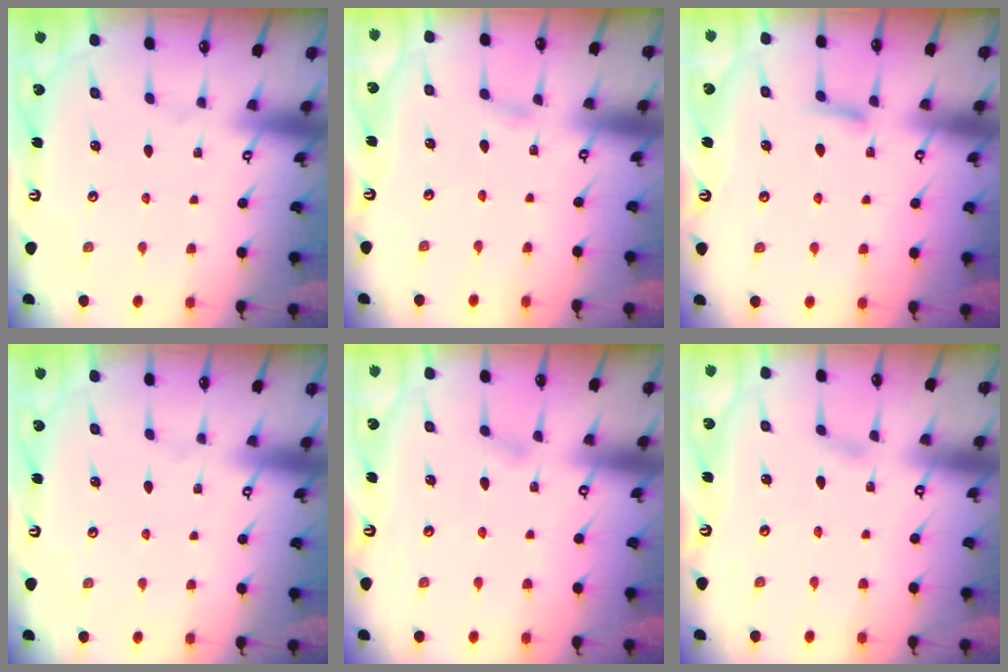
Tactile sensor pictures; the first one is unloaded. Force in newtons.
{"total": 1.7, "press": 1.7, "slide": 0.2}
{"total": 5.6, "press": 5.6, "slide": 0.8}
{"total": 0.0}
{"total": 4.6, "press": 4.6, "slide": 0.5}
{"total": 2.7, "press": 2.7, "slide": 0.3}